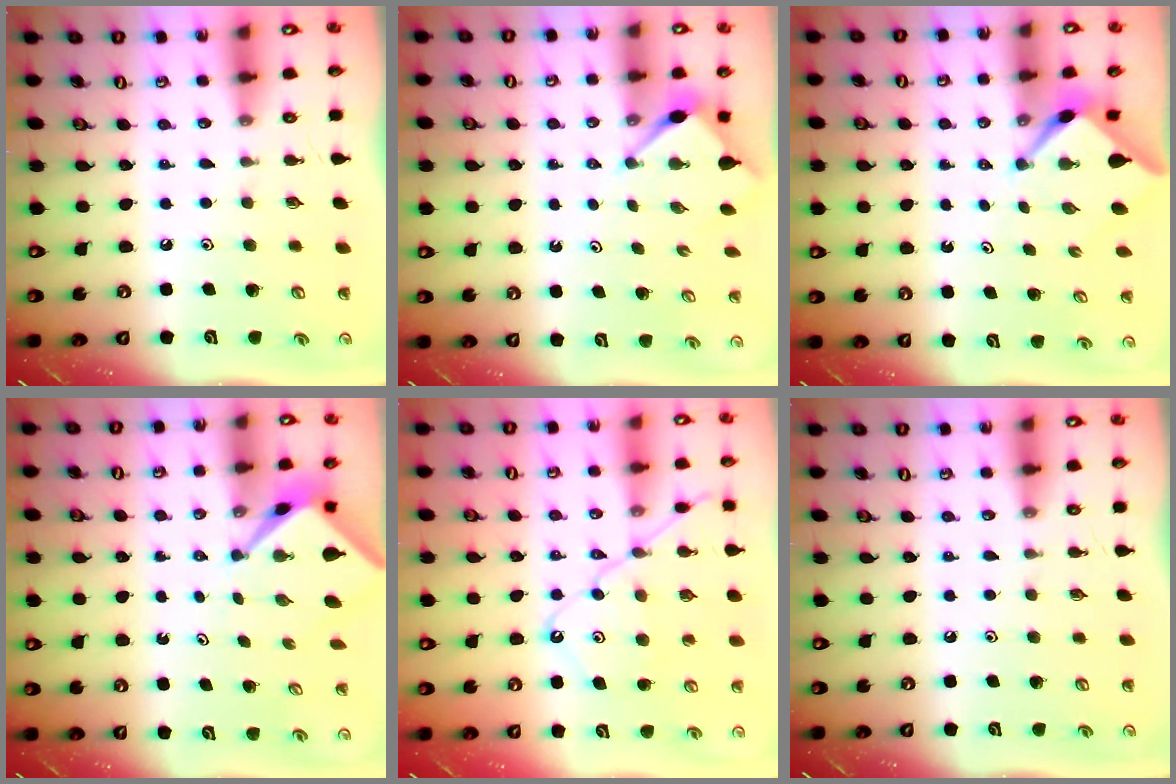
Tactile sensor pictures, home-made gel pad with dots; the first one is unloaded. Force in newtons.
{"total": 3.4, "press": 3.4, "slide": 0.3}
{"total": 2.6, "press": 2.5, "slide": 0.4}
{"total": 2.5, "press": 2.4, "slide": 0.3}
{"total": 11.7, "press": 11.6, "slide": 1.3}
{"total": 0.0}